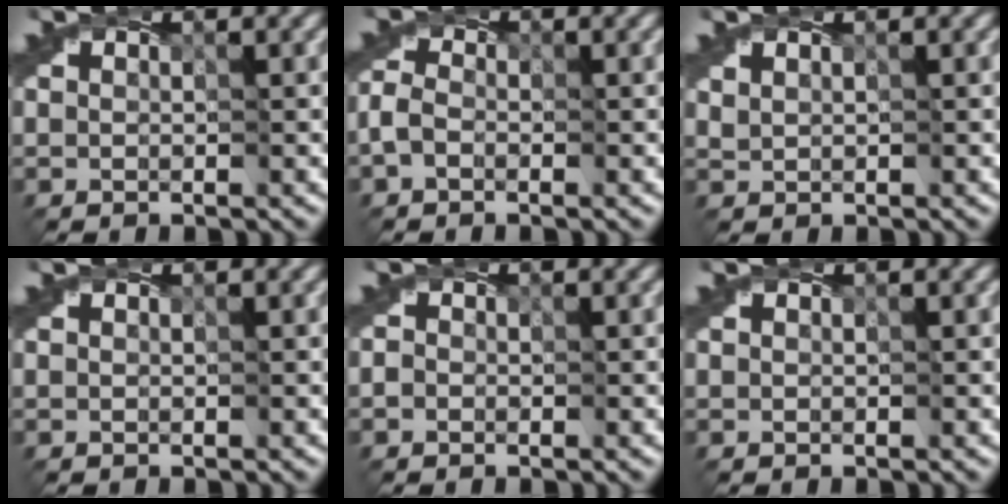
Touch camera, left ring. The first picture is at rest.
{"total": 1.7, "force": [-1.0, 1.1, 0.7], "torque": [-0.019, 0.006, -0.028]}
{"total": 0.7, "force": [0.7, 0.3, 0.0], "torque": [-0.005, -0.001, 0.014]}
{"total": 0.0}
{"total": 0.6, "force": [-0.5, 0.3, -0.2], "torque": [0.003, 0.001, -0.010]}
{"total": 0.0}